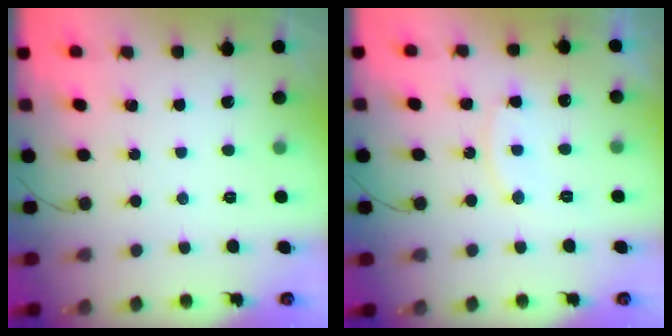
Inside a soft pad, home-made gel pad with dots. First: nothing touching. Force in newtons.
{"total": 8.7, "press": 8.7, "slide": 0.2}